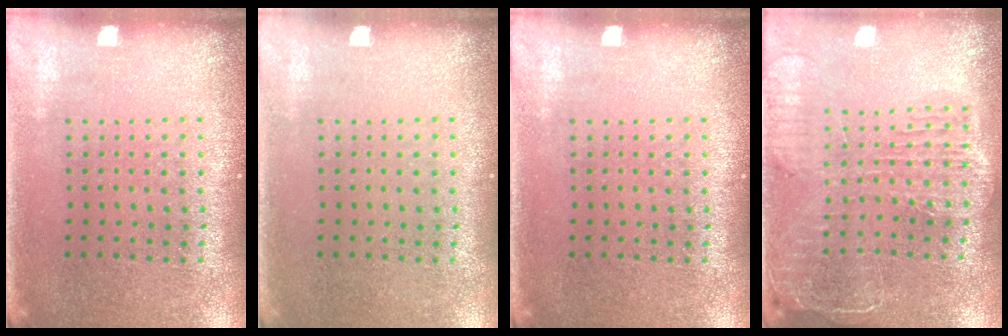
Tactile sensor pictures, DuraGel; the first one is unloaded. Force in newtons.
{"total": 0.0}
{"total": 0.0}
{"total": 2.4, "press": 2.1, "slide": 1.1}